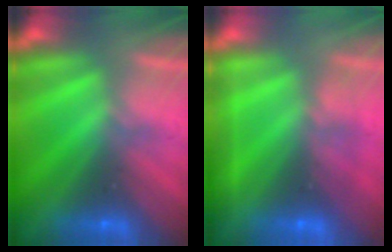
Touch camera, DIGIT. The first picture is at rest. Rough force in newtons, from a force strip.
{"total": 2.2}